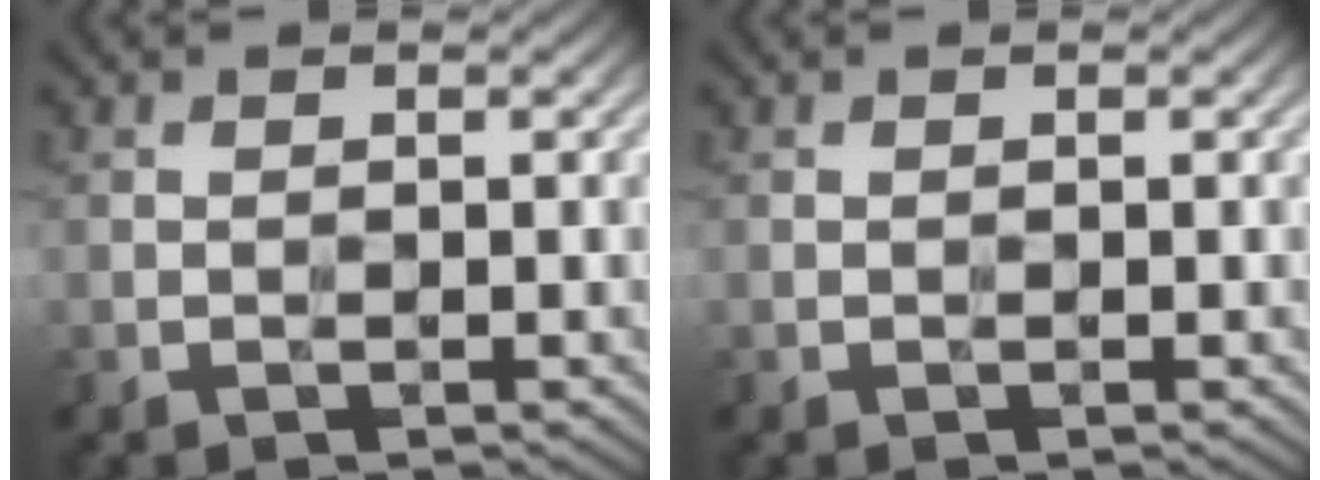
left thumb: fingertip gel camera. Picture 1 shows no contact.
{"total": 0.0}